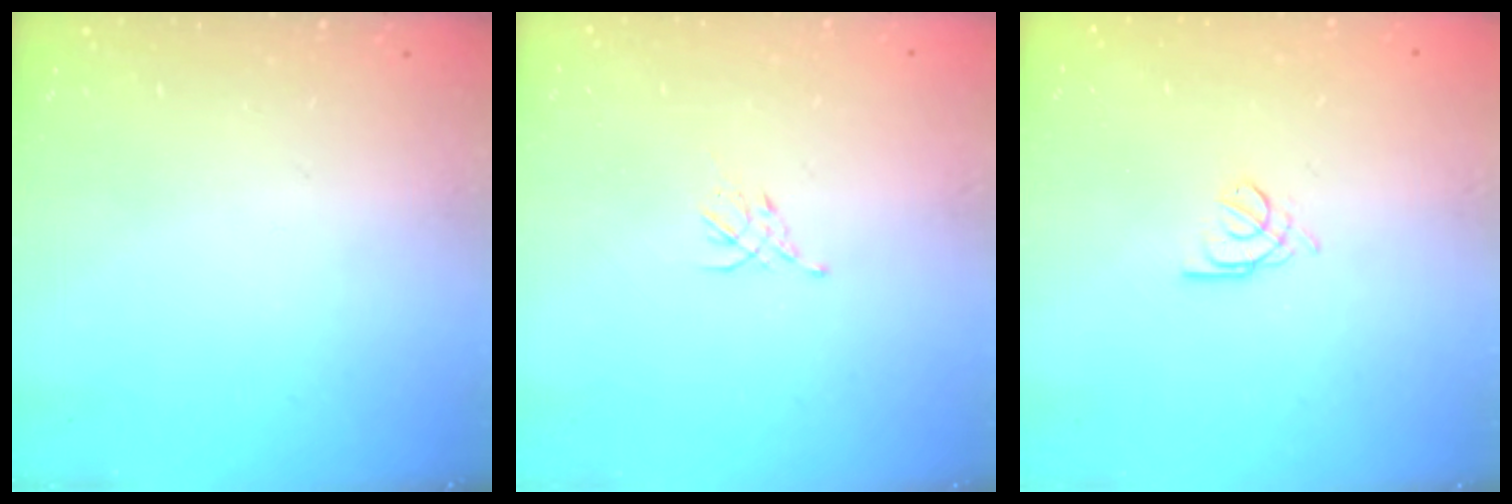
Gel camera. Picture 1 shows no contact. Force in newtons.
{"total": 1.9, "press": 1.8, "slide": 0.5}
{"total": 2.5, "press": 2.5, "slide": 0.5}